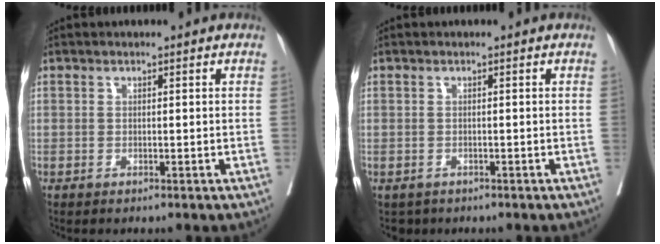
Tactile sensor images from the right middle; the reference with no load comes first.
{"total": 1.7, "force": [-1.2, 1.3, 0.1], "torque": [-0.003, 0.001, -0.017]}